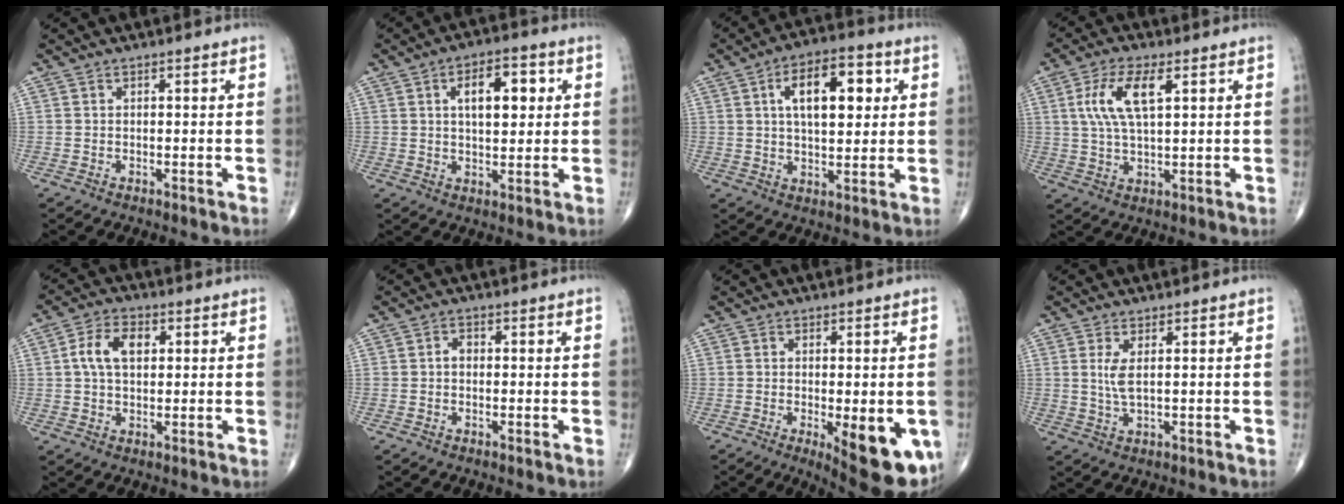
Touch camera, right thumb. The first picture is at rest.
{"total": 9.1, "force": [2.5, 4.4, 7.5], "torque": [-0.086, 0.001, 0.035]}
{"total": 13.1, "force": [3.6, 6.4, 10.8], "torque": [-0.144, 0.005, 0.054]}
{"total": 9.2, "force": [2.8, 3.5, 8.0], "torque": [-0.168, 0.001, 0.057]}
{"total": 7.2, "force": [1.5, 4.5, 5.4], "torque": [-0.096, 0.011, 0.023]}
{"total": 1.5, "force": [-0.1, 1.1, 1.0], "torque": [-0.009, 0.006, -0.005]}
{"total": 13.3, "force": [-4.3, 4.8, 11.7], "torque": [-0.118, -0.013, -0.045]}
{"total": 3.2, "force": [0.7, 0.8, 3.0], "torque": [-0.069, -0.008, 0.021]}